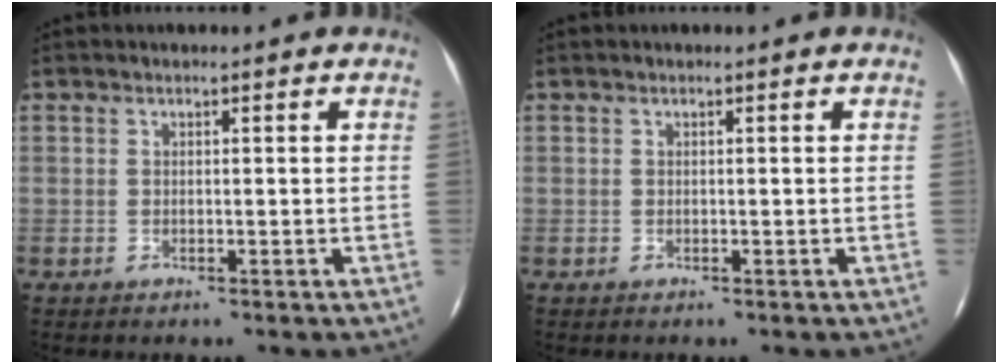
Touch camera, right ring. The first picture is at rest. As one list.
[{"total": 0.0}]